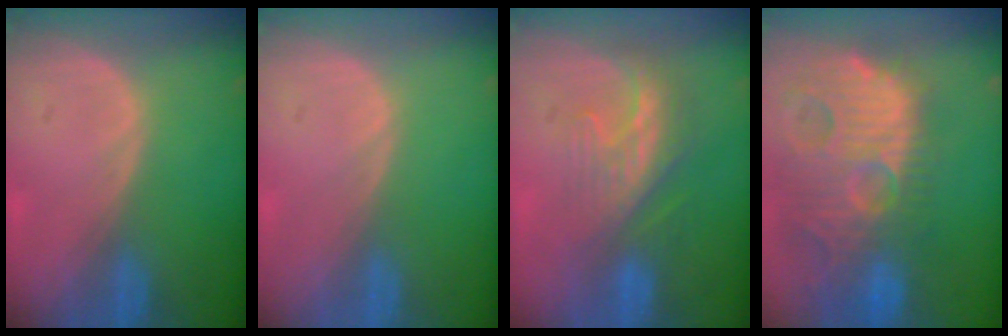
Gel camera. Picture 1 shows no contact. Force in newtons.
{"total": 0.0}
{"total": 8.4, "press": 7.2, "slide": 4.3}
{"total": 14.8, "press": 12.6, "slide": 7.6}